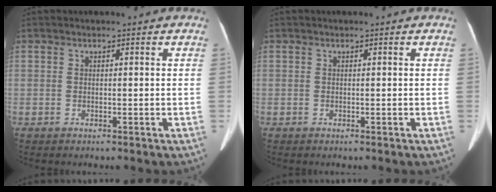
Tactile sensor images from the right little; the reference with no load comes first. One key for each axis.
{"total": 0.0}